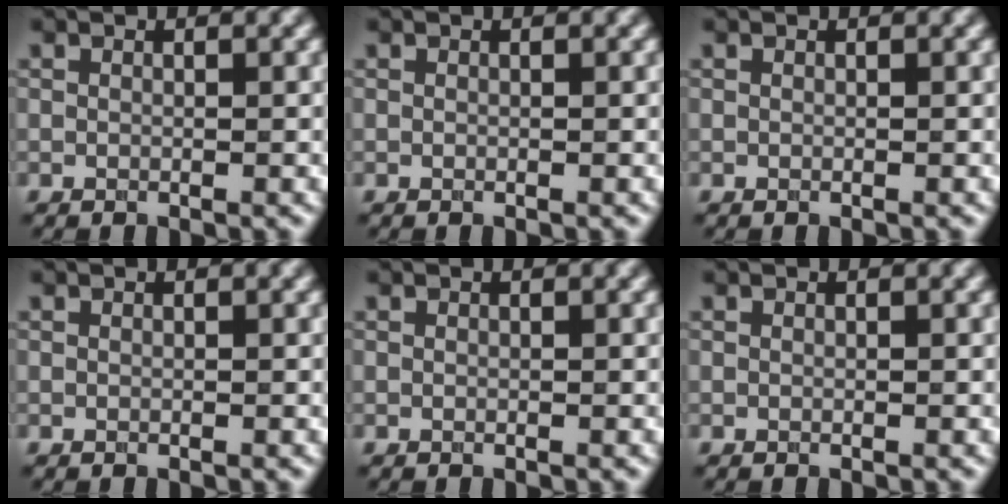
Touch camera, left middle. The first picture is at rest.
{"total": 0.0}
{"total": 0.0}
{"total": 0.0}
{"total": 0.0}
{"total": 0.0}